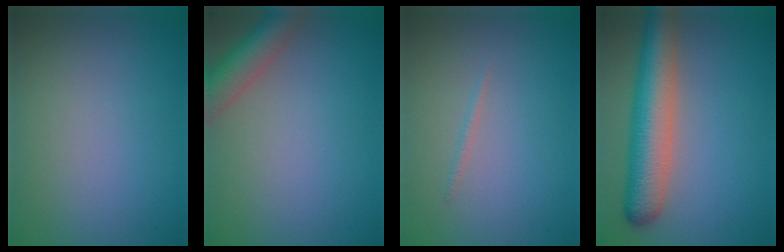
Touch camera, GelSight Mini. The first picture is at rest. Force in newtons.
{"total": 5.1, "press": 5.1, "slide": 0.3}
{"total": 0.5, "press": 0.5, "slide": 0.0}
{"total": 7.7, "press": 7.7, "slide": 0.3}